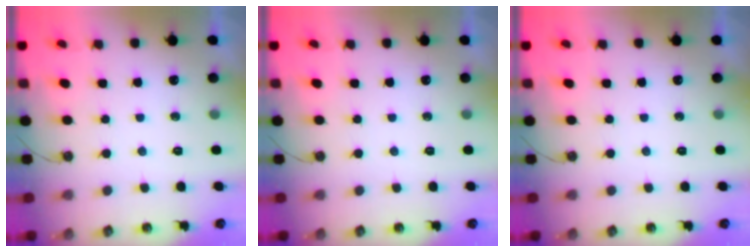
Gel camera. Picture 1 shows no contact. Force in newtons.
{"total": 0.0}
{"total": 0.0}